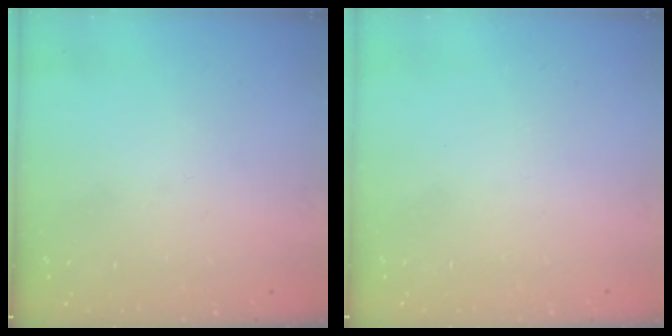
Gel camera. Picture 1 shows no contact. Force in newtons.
{"total": 1.7, "press": 1.7, "slide": 0.1}